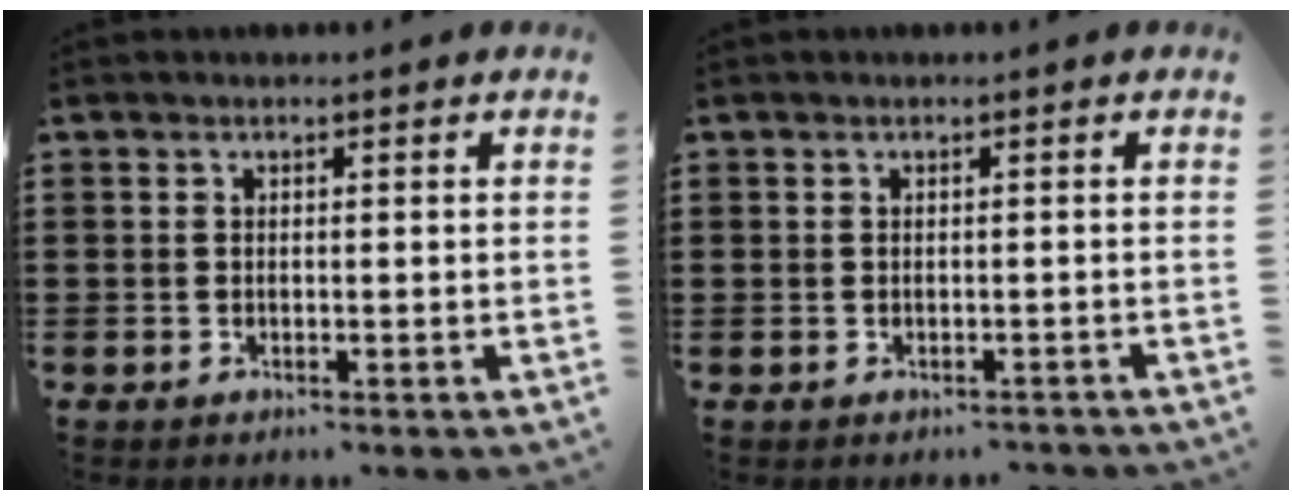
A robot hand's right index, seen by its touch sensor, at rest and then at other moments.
{"total": 0.8, "force": [-0.5, 0.6, 0.0], "torque": [-0.001, 0.003, -0.013]}